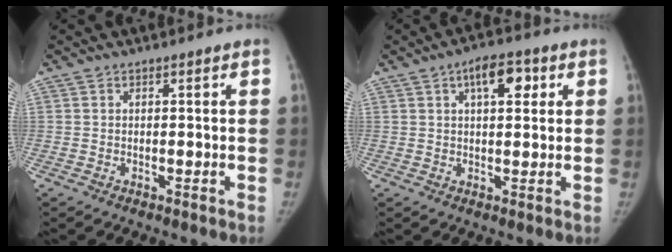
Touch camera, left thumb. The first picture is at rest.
{"total": 6.9, "force": [2.7, 3.2, 5.5], "torque": [-0.062, 0.001, 0.036]}